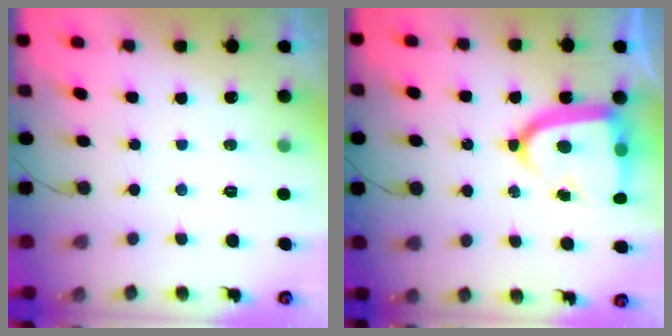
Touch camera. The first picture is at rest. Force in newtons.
{"total": 16.6, "press": 16.5, "slide": 1.5}